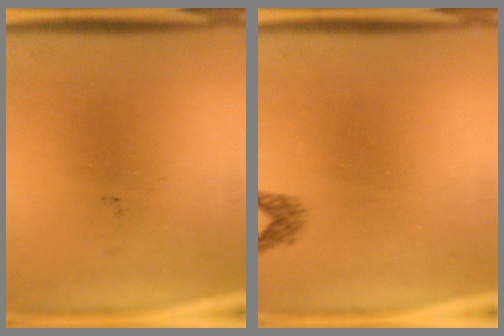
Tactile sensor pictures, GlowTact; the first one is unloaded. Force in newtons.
{"total": 1.3}